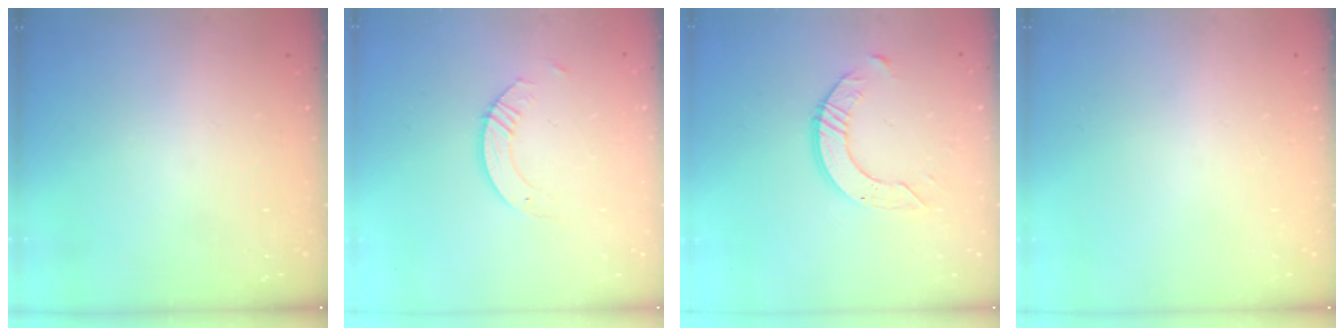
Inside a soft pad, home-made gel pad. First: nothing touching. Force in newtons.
{"total": 3.8, "press": 3.7, "slide": 0.4}
{"total": 6.4, "press": 6.4, "slide": 0.6}
{"total": 0.0}